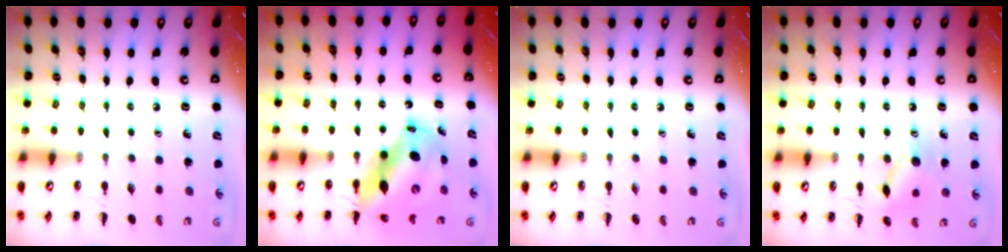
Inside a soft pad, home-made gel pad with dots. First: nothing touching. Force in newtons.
{"total": 13.8, "press": 13.2, "slide": 4.0}
{"total": 0.0}
{"total": 10.3, "press": 10.3, "slide": 0.5}